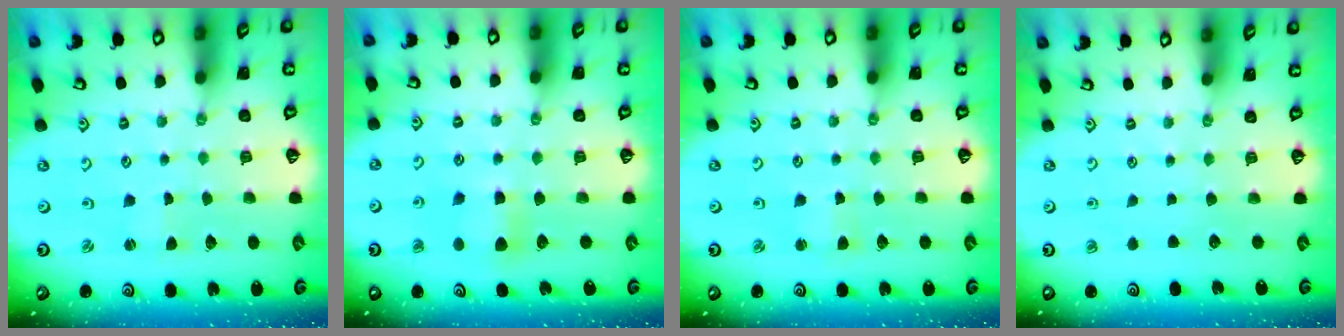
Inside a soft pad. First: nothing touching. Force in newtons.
{"total": 5.9, "press": 5.8, "slide": 0.4}
{"total": 2.7, "press": 2.7, "slide": 0.2}
{"total": 0.0}